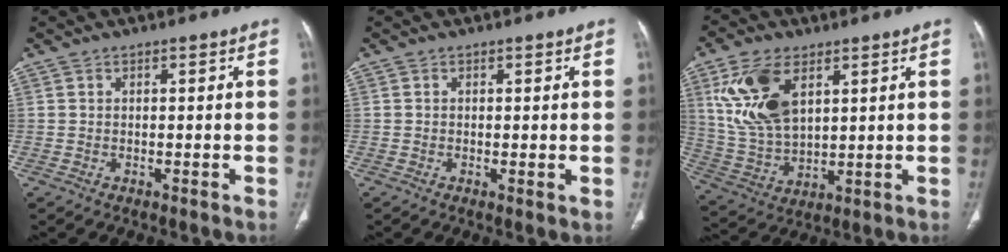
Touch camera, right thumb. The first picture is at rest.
{"total": 1.0, "force": [0.0, 0.3, 0.9], "torque": [-0.019, -0.005, -0.001]}
{"total": 14.6, "force": [5.8, 8.0, 10.8], "torque": [-0.211, -0.018, 0.126]}